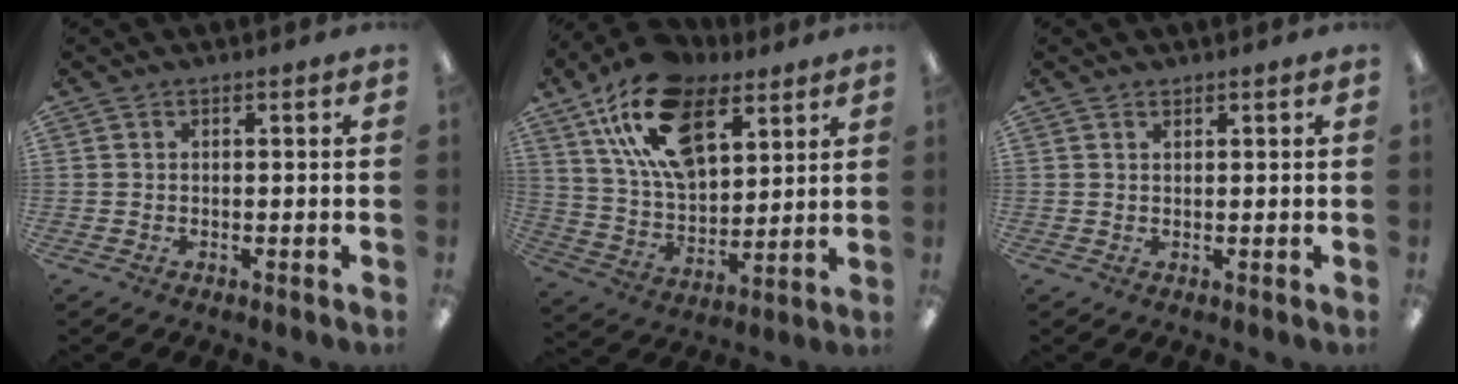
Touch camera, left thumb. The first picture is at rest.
{"total": 20.1, "force": [11.0, 11.0, 12.7], "torque": [-0.236, -0.030, 0.197]}
{"total": 0.7, "force": [0.7, 0.2, 0.2], "torque": [-0.003, 0.000, 0.012]}